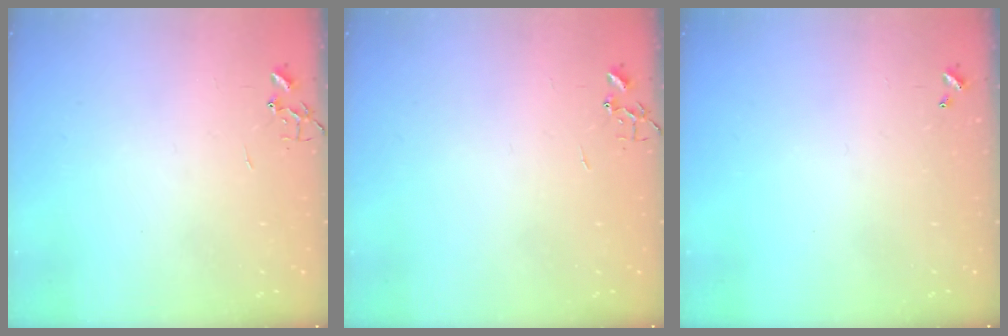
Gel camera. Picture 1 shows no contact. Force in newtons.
{"total": 0.0}
{"total": 0.0}